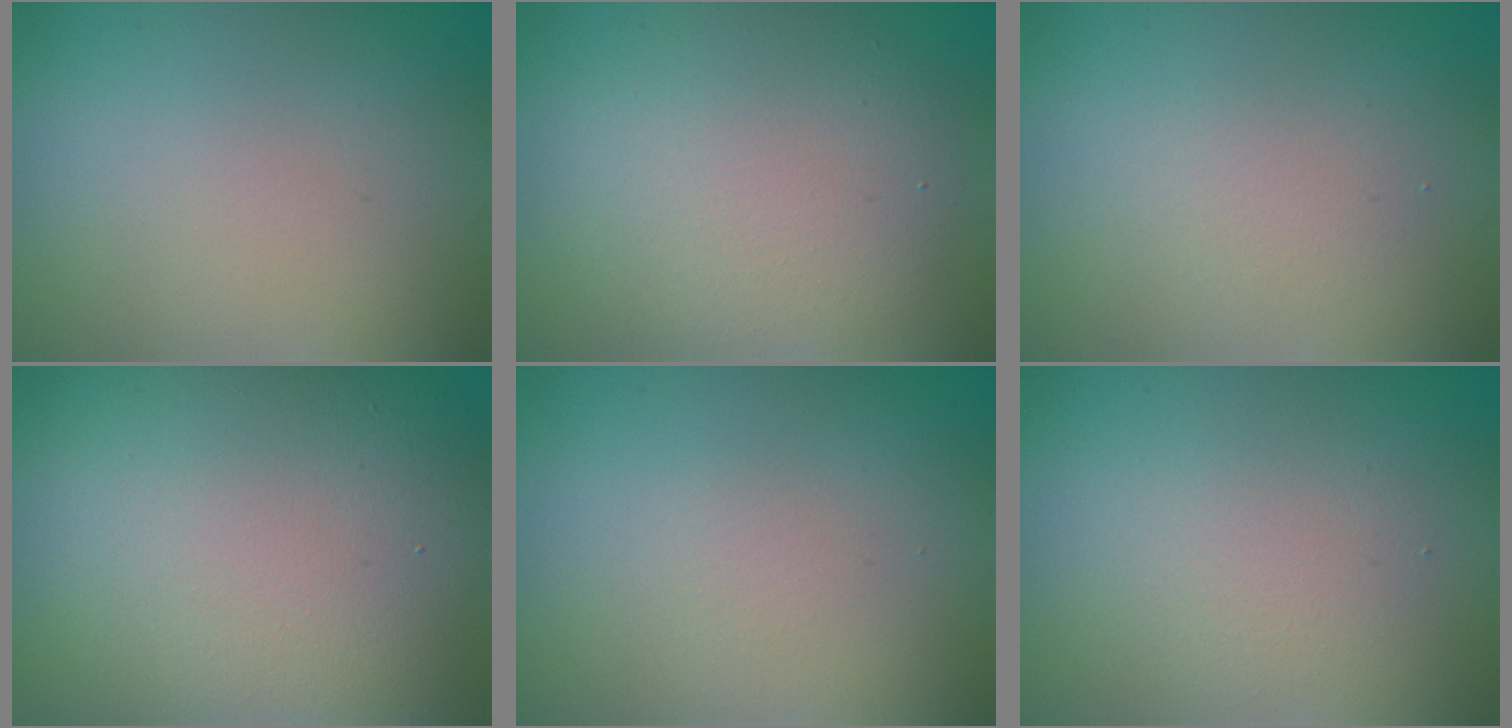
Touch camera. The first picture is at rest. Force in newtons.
{"total": 6.4, "press": 6.3, "slide": 0.8}
{"total": 1.6, "press": 1.6, "slide": 0.1}
{"total": 14.4, "press": 14.4, "slide": 1.0}
{"total": 0.7, "press": 0.7, "slide": 0.1}
{"total": 2.4, "press": 2.4, "slide": 0.2}